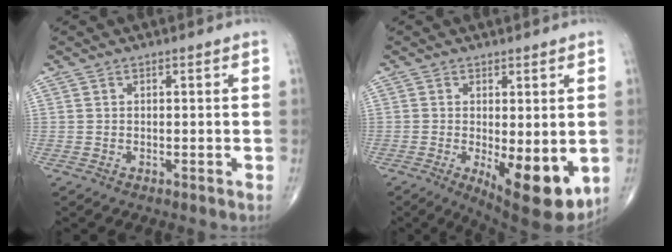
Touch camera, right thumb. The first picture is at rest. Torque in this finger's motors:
{"motor_torque": [1.73, 2.09, 0.70, 0.00, 0.20]}